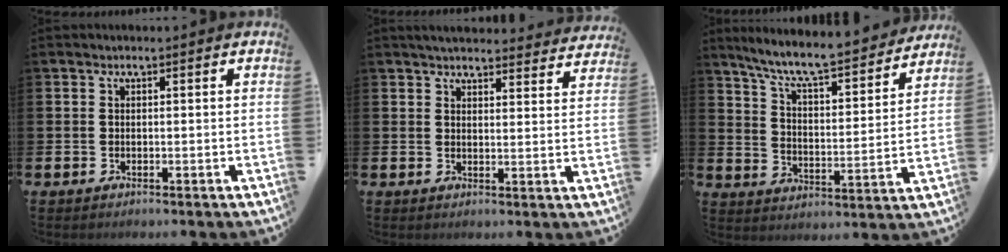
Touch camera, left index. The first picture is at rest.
{"total": 4.4, "force": [4.4, 0.6, 0.6], "torque": [-0.008, -0.028, 0.076]}
{"total": 8.5, "force": [7.8, 0.8, 3.3], "torque": [-0.087, -0.059, 0.128]}